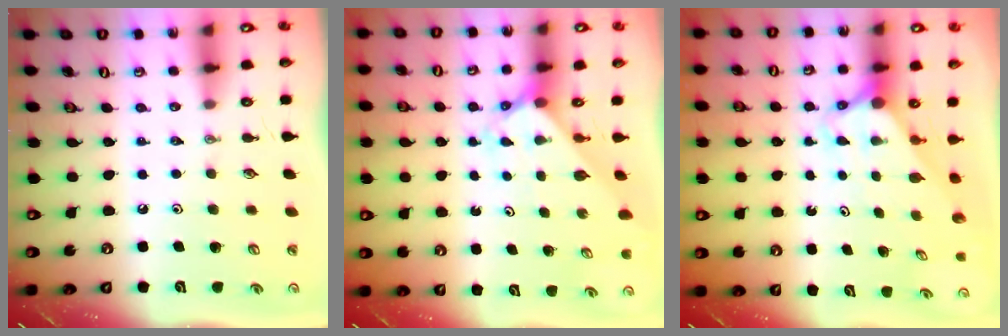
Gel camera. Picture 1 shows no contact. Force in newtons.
{"total": 2.5, "press": 2.5, "slide": 0.3}
{"total": 2.7, "press": 2.7, "slide": 0.0}